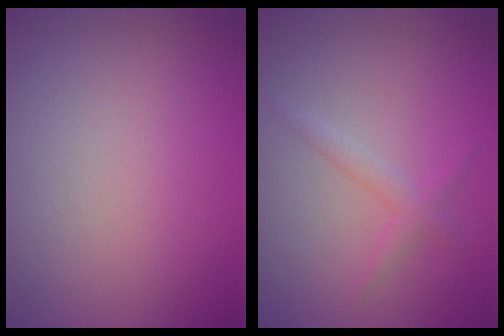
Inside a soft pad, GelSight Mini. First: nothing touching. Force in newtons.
{"total": 1.4, "press": 1.4, "slide": 0.1}